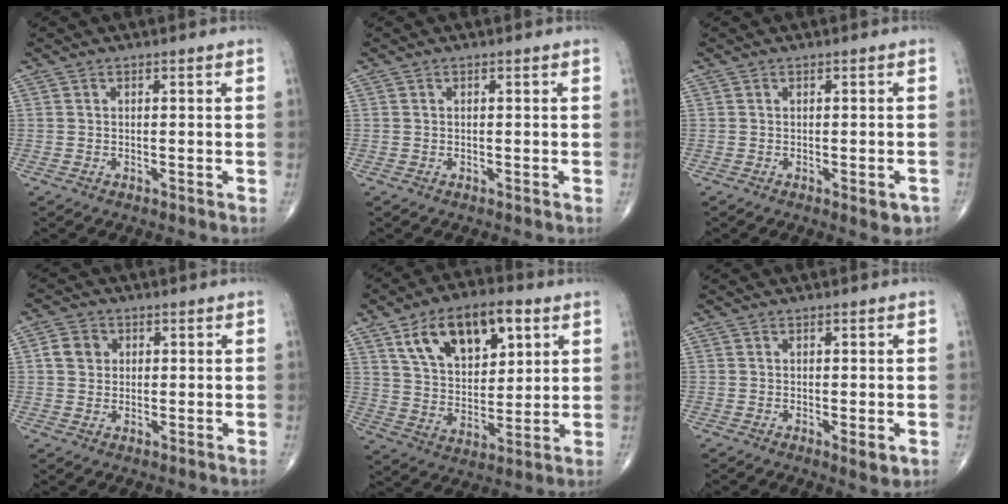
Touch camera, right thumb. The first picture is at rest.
{"total": 0.0}
{"total": 3.0, "force": [-1.3, 1.1, 2.4], "torque": [-0.020, 0.002, -0.011]}
{"total": 4.3, "force": [0.9, 3.7, 1.9], "torque": [-0.022, 0.004, 0.012]}
{"total": 17.2, "force": [7.8, 9.4, 12.1], "torque": [-0.159, -0.020, 0.137]}
{"total": 2.6, "force": [-0.5, 0.7, 2.4], "torque": [-0.032, -0.008, -0.005]}